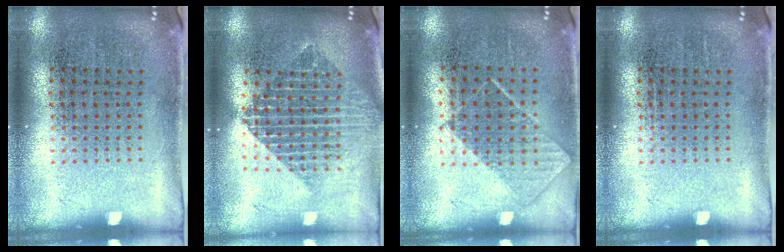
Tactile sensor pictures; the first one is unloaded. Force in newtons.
{"total": 2.0, "press": 1.6, "slide": 1.2}
{"total": 0.8, "press": 0.6, "slide": 0.4}
{"total": 0.0}